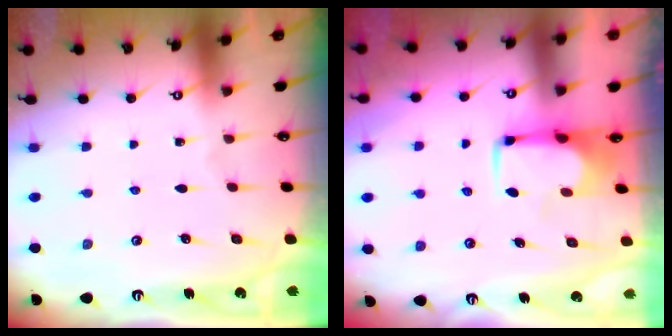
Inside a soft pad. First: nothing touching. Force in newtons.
{"total": 1.1, "press": 1.1, "slide": 0.1}